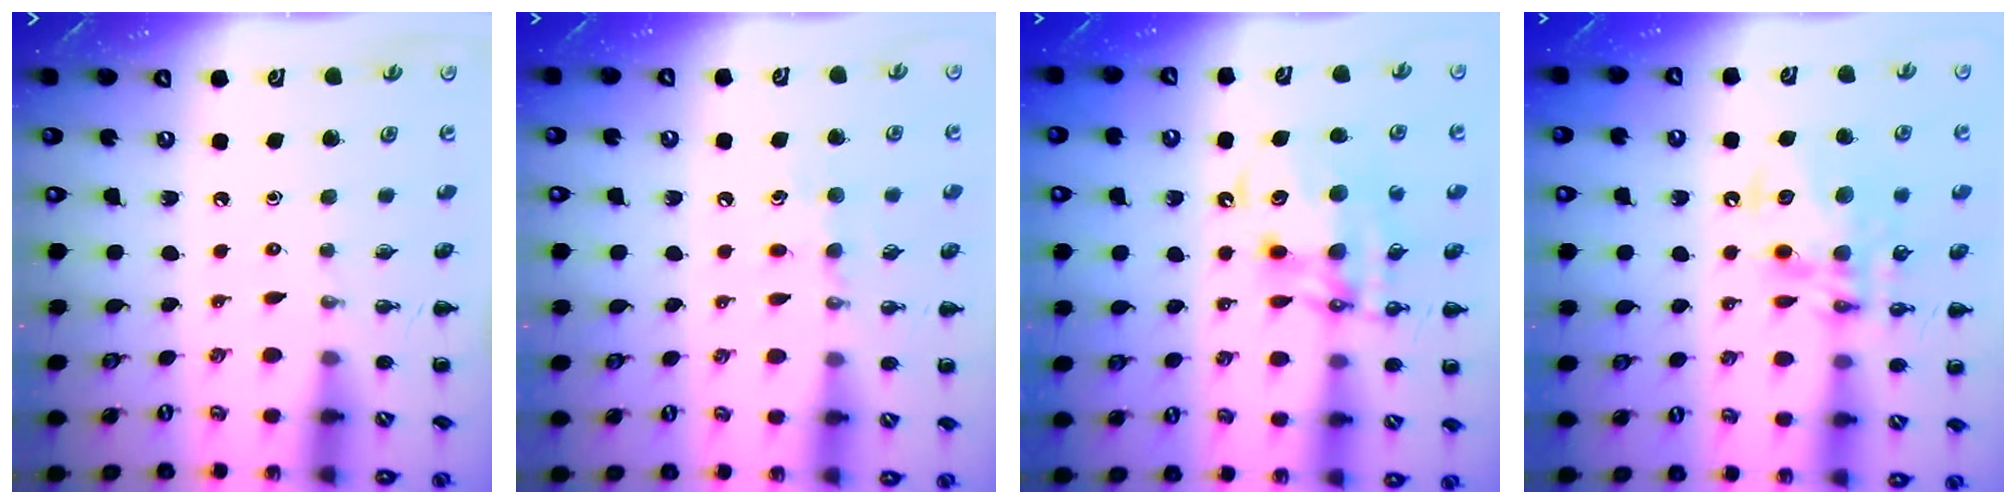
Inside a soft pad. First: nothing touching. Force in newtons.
{"total": 6.8, "press": 6.6, "slide": 1.6}
{"total": 12.6, "press": 12.1, "slide": 3.6}
{"total": 13.4, "press": 13.1, "slide": 2.9}